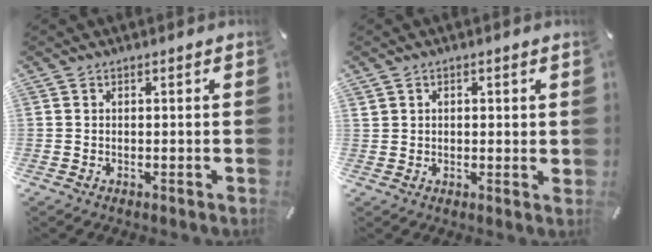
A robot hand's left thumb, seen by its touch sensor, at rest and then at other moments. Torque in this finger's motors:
{"motor_torque": [0.49, 0.02, -0.02, -0.08, 0.03]}